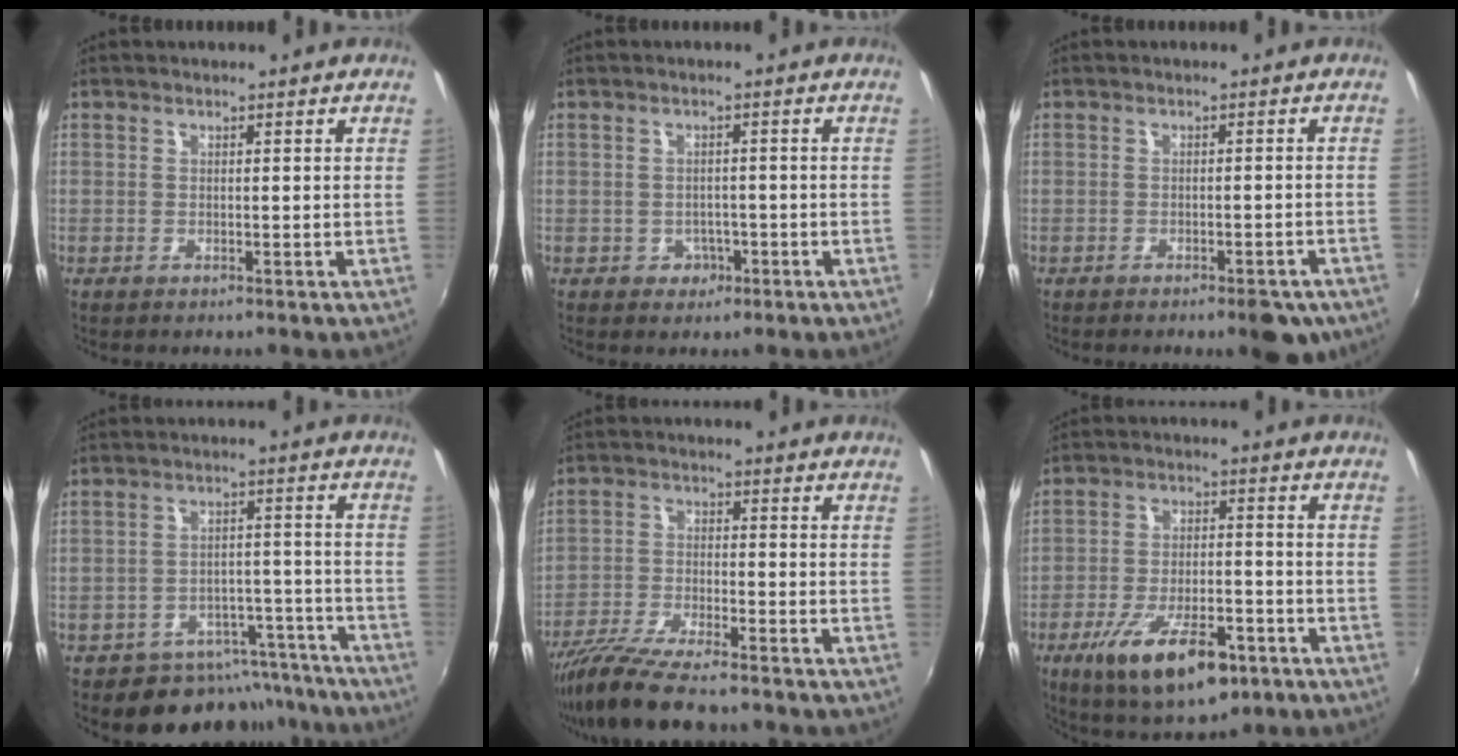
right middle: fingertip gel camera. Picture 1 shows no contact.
{"total": 2.9, "force": [-1.1, 2.6, 0.6], "torque": [-0.014, 0.003, -0.013]}
{"total": 6.5, "force": [-4.8, 2.3, 3.7], "torque": [-0.049, -0.001, -0.048]}
{"total": 11.8, "force": [-10.2, 5.7, 1.8], "torque": [-0.030, 0.036, -0.123]}
{"total": 11.4, "force": [-9.8, 1.3, 5.8], "torque": [-0.130, -0.029, -0.179]}
{"total": 15.4, "force": [-8.6, 5.8, 11.4], "torque": [-0.221, -0.028, -0.137]}